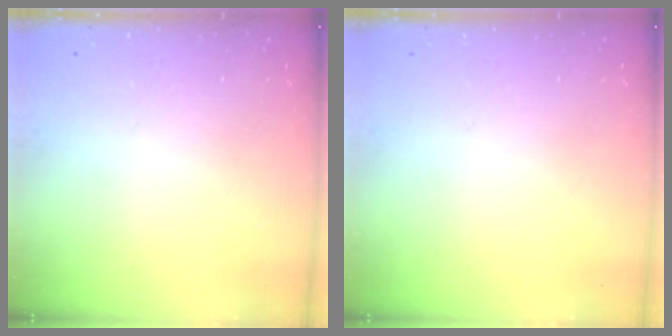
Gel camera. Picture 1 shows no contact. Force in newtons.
{"total": 0.0}